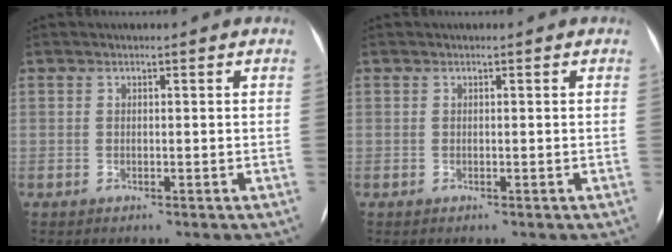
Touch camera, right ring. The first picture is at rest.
{"total": 0.0}